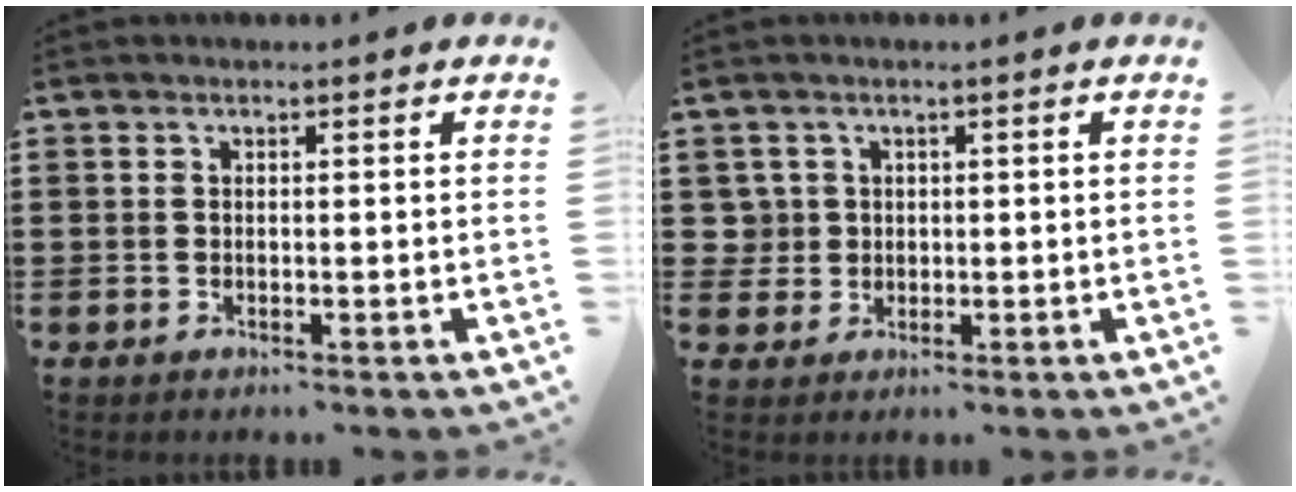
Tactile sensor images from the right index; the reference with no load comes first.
{"total": 2.6, "force": [0.3, 2.5, 0.2], "torque": [-0.026, 0.007, 0.000]}